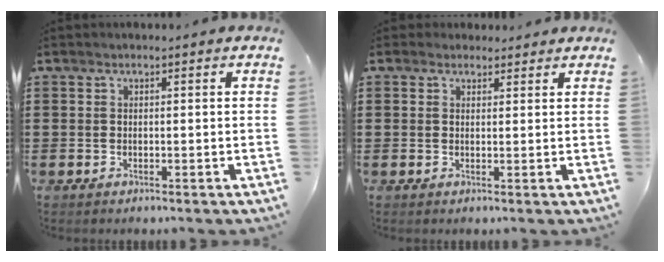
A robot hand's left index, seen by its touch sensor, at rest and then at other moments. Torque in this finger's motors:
{"motor_torque": [-0.28, -0.17, -0.19, -0.21]}